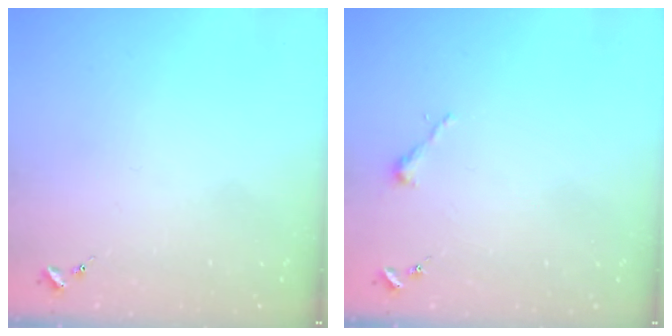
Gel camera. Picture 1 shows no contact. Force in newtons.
{"total": 2.5, "press": 2.5, "slide": 0.2}